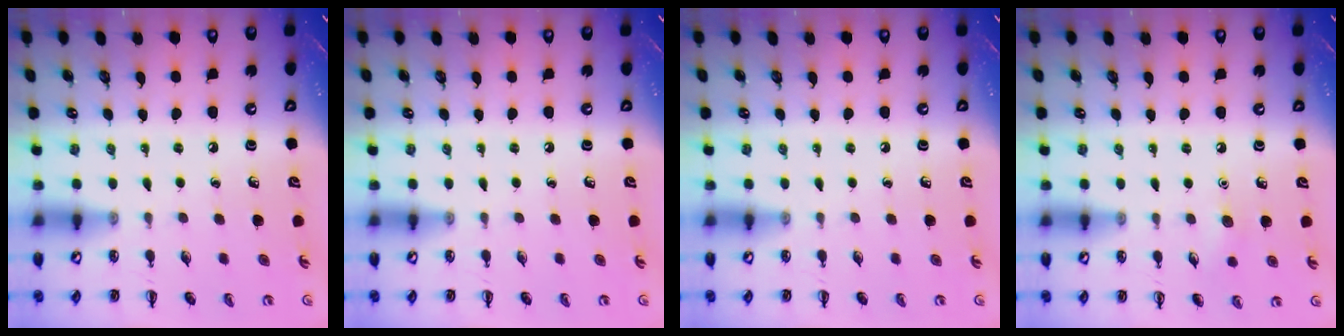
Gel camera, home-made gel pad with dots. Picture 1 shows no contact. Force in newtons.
{"total": 0.0}
{"total": 0.0}
{"total": 4.5, "press": 4.4, "slide": 1.1}